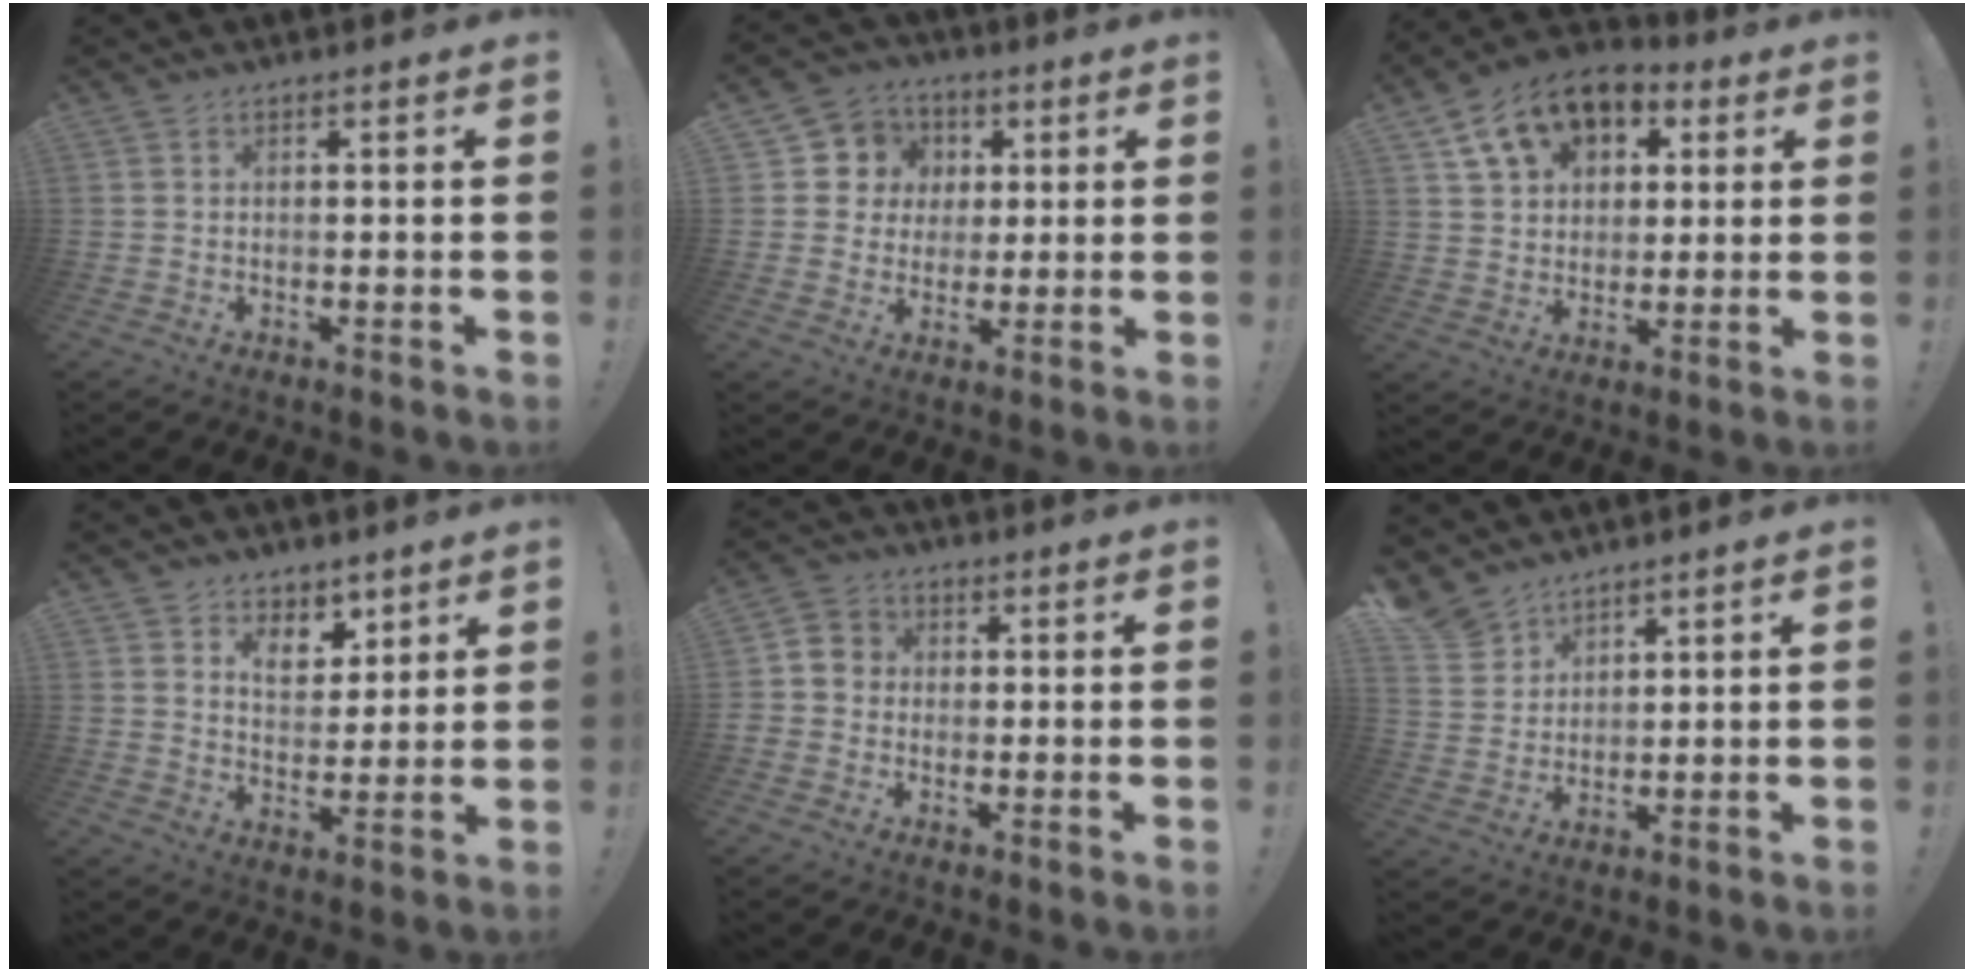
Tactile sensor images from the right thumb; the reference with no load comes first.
{"total": 8.9, "force": [0.9, 8.6, 1.8], "torque": [-0.031, 0.004, 0.027]}
{"total": 13.4, "force": [6.6, 9.7, 6.5], "torque": [-0.104, -0.024, 0.130]}
{"total": 7.3, "force": [4.3, 5.5, 2.3], "torque": [-0.031, -0.029, 0.082]}
{"total": 4.6, "force": [-1.1, 4.3, 1.4], "torque": [-0.033, 0.018, -0.020]}
{"total": 6.4, "force": [5.4, 3.4, 0.6], "torque": [-0.022, -0.042, 0.107]}